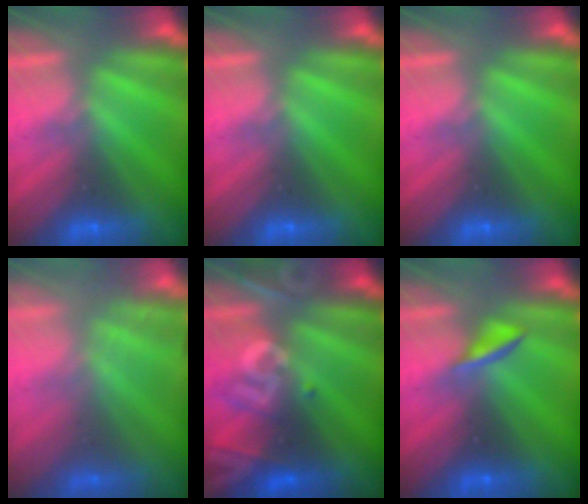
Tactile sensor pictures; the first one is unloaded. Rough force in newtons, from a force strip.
{"total": 0.0}
{"total": 0.0}
{"total": 2.5}
{"total": 2.9}
{"total": 2.1}